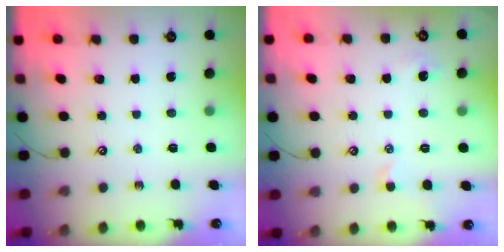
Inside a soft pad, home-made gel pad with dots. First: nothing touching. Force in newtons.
{"total": 0.9, "press": 0.7, "slide": 0.5}